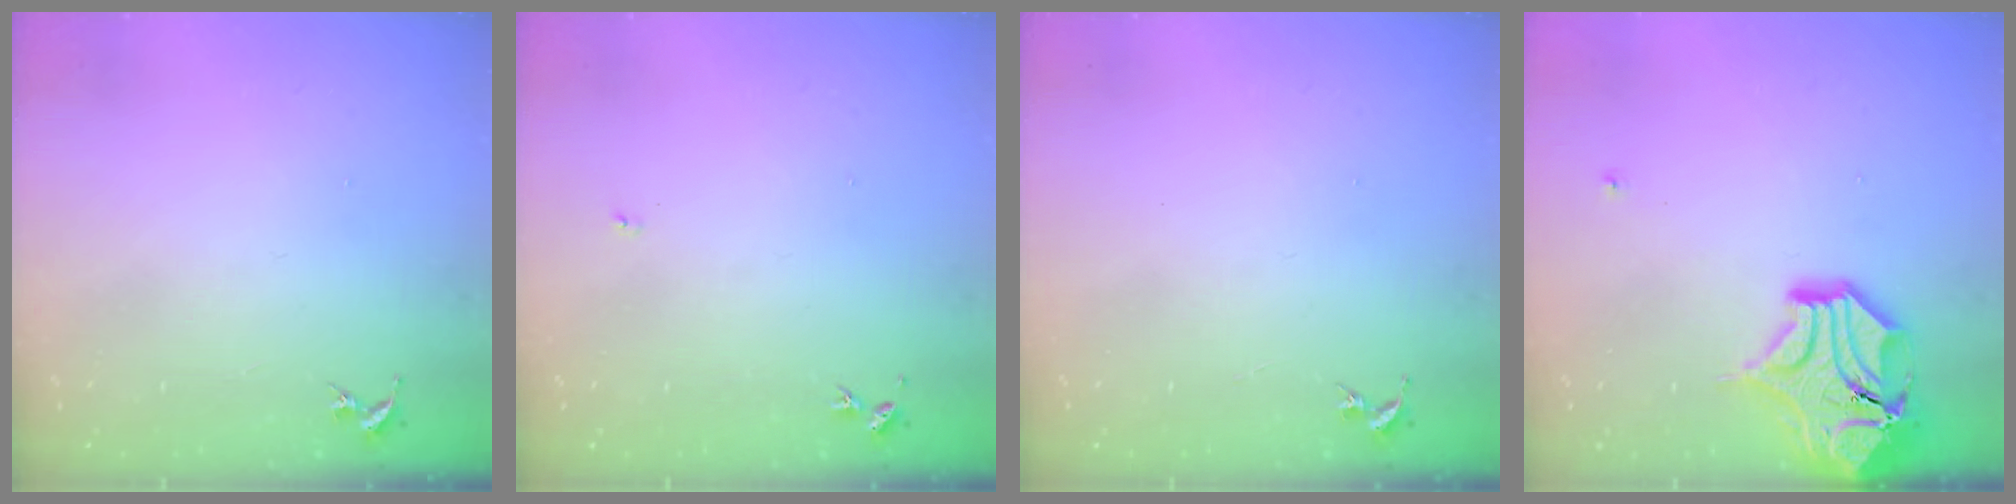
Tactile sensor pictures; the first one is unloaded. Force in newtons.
{"total": 3.3, "press": 3.3, "slide": 0.4}
{"total": 0.0}
{"total": 16.3, "press": 16.1, "slide": 2.5}